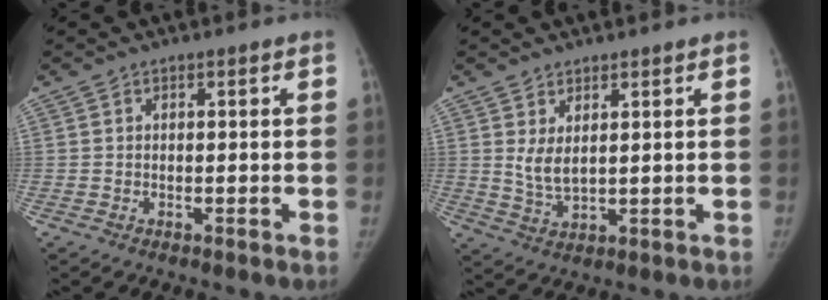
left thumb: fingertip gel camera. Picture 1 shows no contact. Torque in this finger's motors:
{"motor_torque": [0.01, 0.02, 0.42, 0.45, 0.03]}